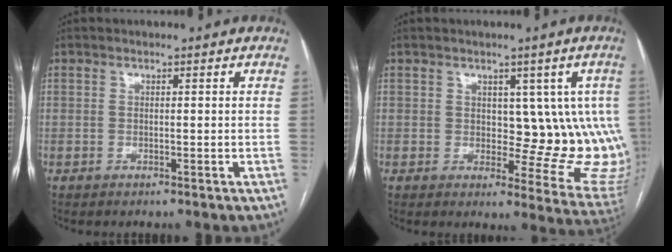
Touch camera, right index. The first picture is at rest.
{"total": 10.5, "force": [1.6, 5.6, 8.8], "torque": [-0.075, -0.001, 0.027]}